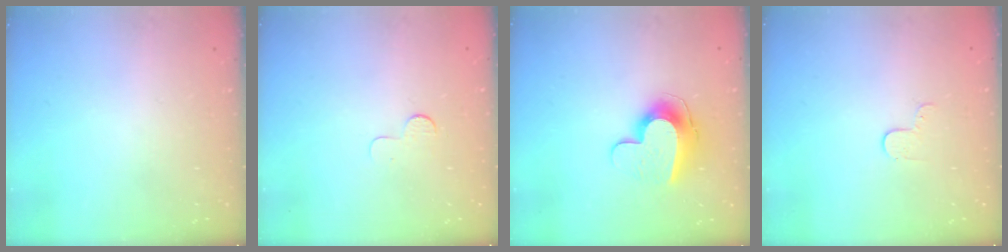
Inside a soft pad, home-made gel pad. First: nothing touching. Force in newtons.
{"total": 3.8, "press": 3.7, "slide": 0.3}
{"total": 11.4, "press": 11.3, "slide": 1.0}
{"total": 2.9, "press": 2.9, "slide": 0.3}